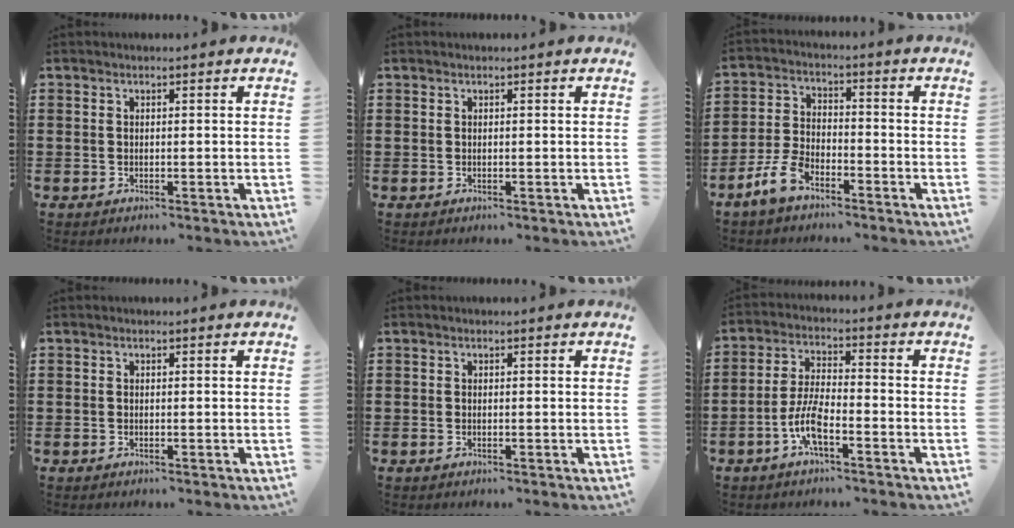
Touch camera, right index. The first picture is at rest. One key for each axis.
{"total": 0.0}
{"total": 5.5, "fx": -3.9, "fy": 2.3, "fz": 3.1, "tx": -0.087, "ty": 0.006, "tz": -0.084}
{"total": 0.0}
{"total": 0.0}
{"total": 6.5, "fx": -3.3, "fy": 1.7, "fz": 5.3, "tx": -0.129, "ty": -0.008, "tz": -0.068}